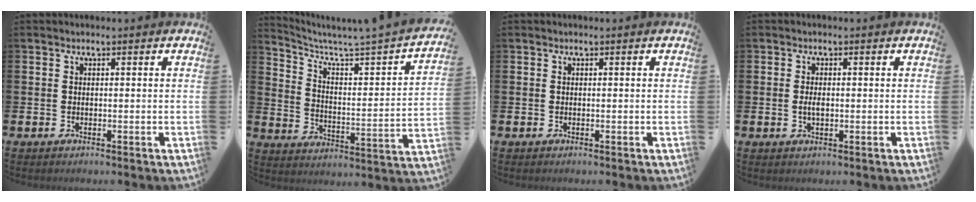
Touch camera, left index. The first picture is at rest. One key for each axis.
{"total": 4.7, "fx": 3.9, "fy": -0.1, "fz": 2.7, "tx": -0.070, "ty": -0.045, "tz": 0.050}
{"total": 0.0}
{"total": 1.7, "fx": -0.1, "fy": 0.8, "fz": 1.5, "tx": -0.025, "ty": 0.001, "tz": -0.004}